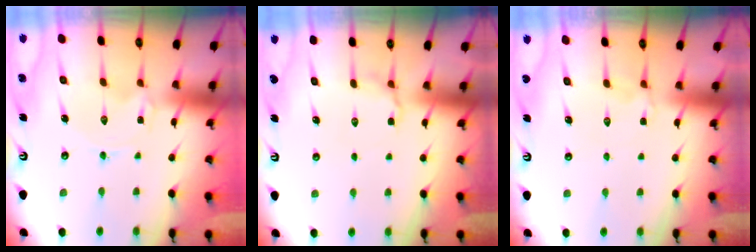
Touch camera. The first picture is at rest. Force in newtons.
{"total": 5.2, "press": 4.8, "slide": 2.0}
{"total": 2.1, "press": 1.9, "slide": 0.9}